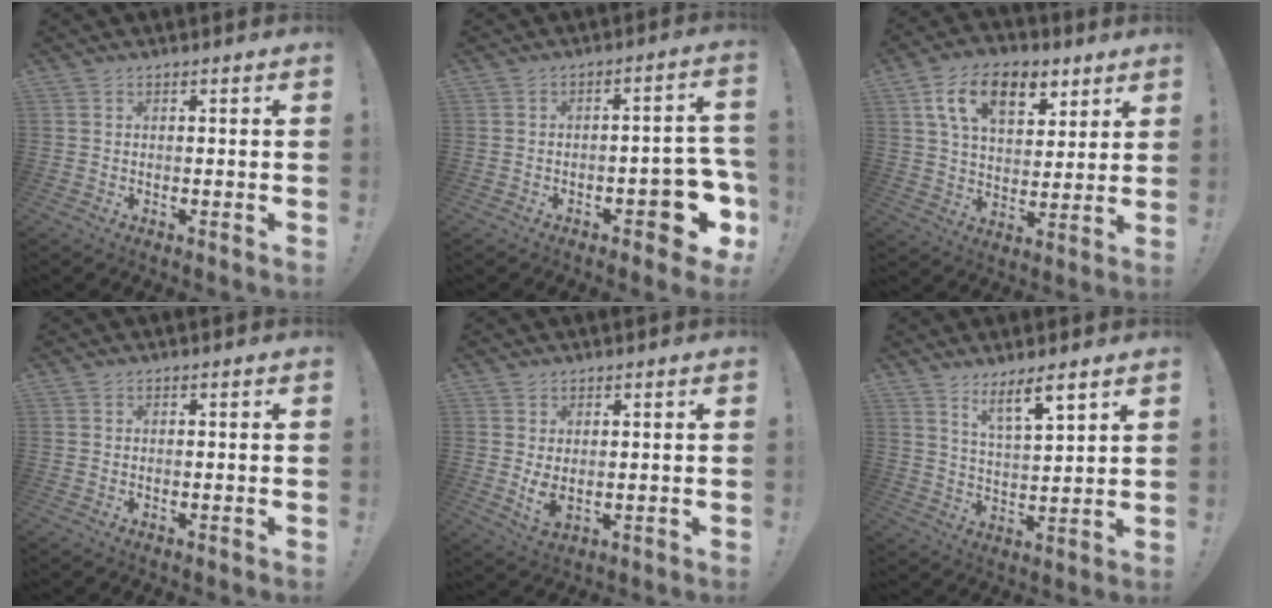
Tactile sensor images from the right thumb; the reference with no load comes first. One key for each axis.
{"total": 10.7, "fx": -4.7, "fy": 4.4, "fz": 8.5, "tx": -0.087, "ty": 0.026, "tz": -0.071}
{"total": 16.6, "fx": 7.8, "fy": 10.0, "fz": 10.7, "tx": -0.164, "ty": -0.021, "tz": 0.139}
{"total": 0.0}
{"total": 4.5, "fx": 0.8, "fy": 2.5, "fz": 3.7, "tx": -0.057, "ty": -0.015, "tz": 0.014}
{"total": 8.5, "fx": 6.4, "fy": 1.2, "fz": 5.5, "tx": -0.087, "ty": -0.041, "tz": 0.108}